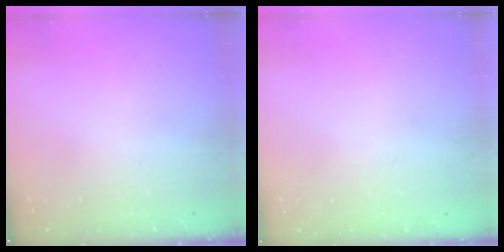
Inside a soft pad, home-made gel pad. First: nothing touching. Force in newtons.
{"total": 0.0}